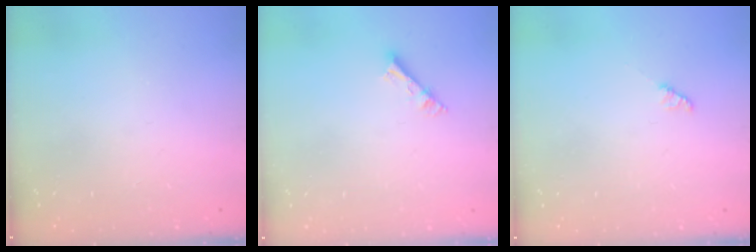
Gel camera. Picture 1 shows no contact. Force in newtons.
{"total": 3.6, "press": 3.5, "slide": 0.3}
{"total": 2.2, "press": 2.2, "slide": 0.3}